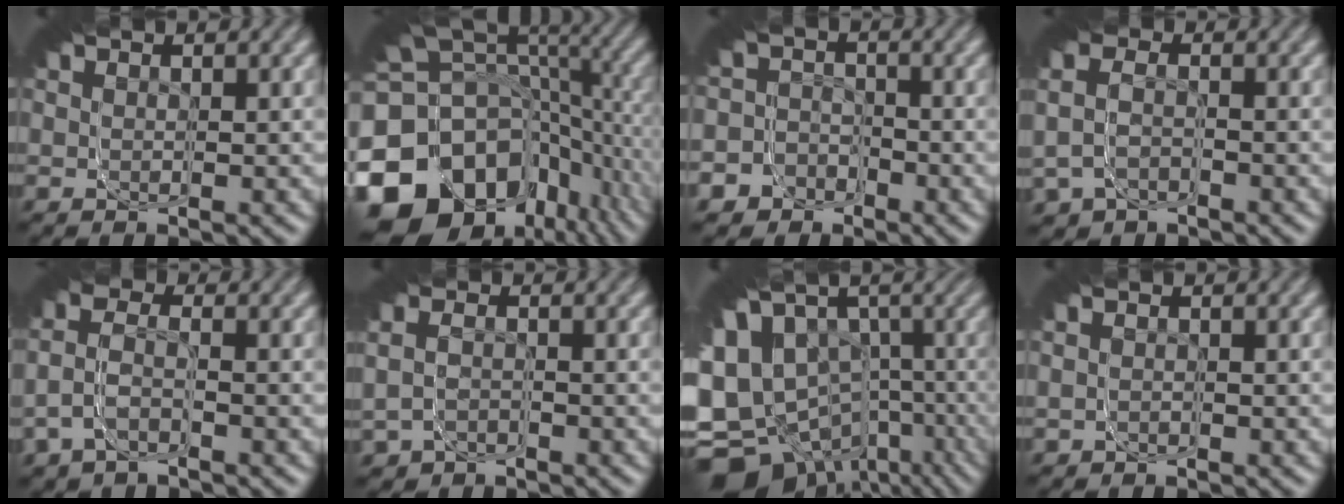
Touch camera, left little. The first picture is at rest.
{"total": 20.2, "force": [-7.3, 14.1, 12.4], "torque": [-0.207, -0.058, -0.106]}
{"total": 10.4, "force": [-2.3, 9.6, 3.5], "torque": [-0.065, -0.035, -0.041]}
{"total": 4.3, "force": [-2.4, 3.2, 1.7], "torque": [-0.022, -0.010, -0.037]}
{"total": 2.9, "force": [-2.1, 1.3, 1.4], "torque": [-0.011, 0.004, -0.039]}
{"total": 5.2, "force": [-2.0, 4.3, 2.1], "torque": [-0.034, -0.015, -0.032]}
{"total": 18.5, "force": [-3.5, 13.9, 11.7], "torque": [-0.188, -0.026, -0.068]}
{"total": 1.7, "force": [-0.9, 1.4, 0.5], "torque": [-0.010, -0.014, -0.009]}